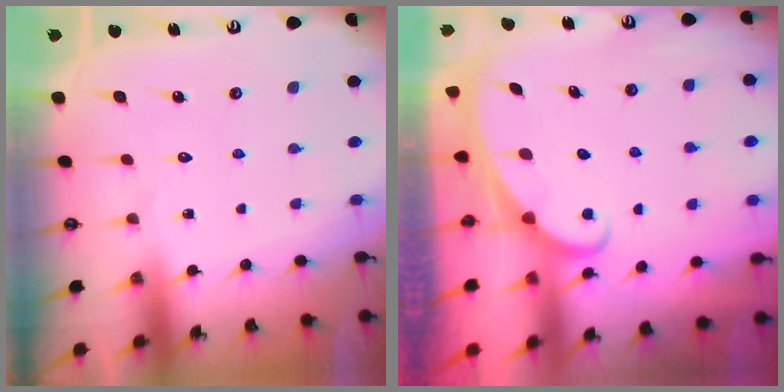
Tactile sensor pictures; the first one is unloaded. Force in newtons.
{"total": 1.8, "press": 1.8, "slide": 0.1}